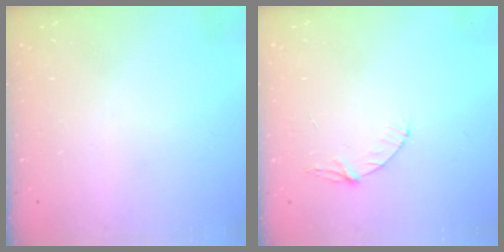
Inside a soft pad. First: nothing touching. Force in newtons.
{"total": 4.7, "press": 4.7, "slide": 0.4}